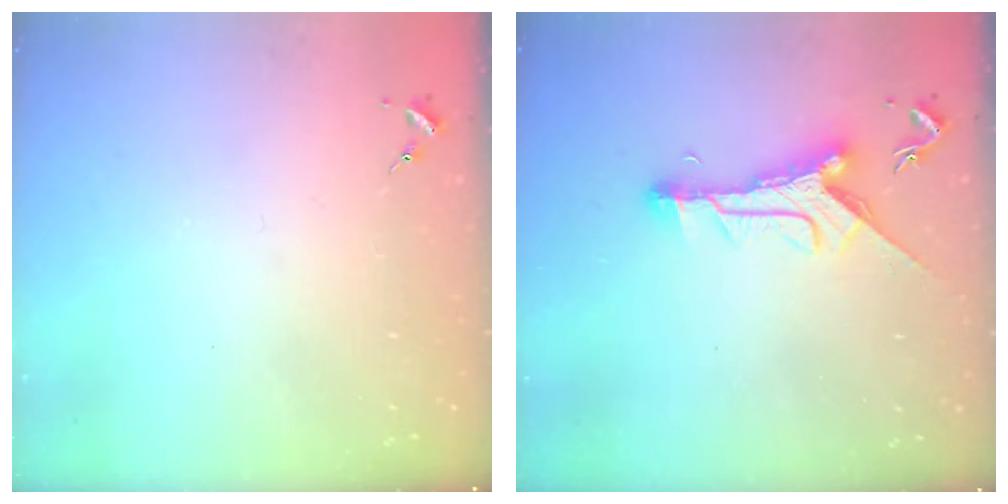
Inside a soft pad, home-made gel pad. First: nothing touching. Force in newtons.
{"total": 10.8, "press": 10.8, "slide": 0.6}